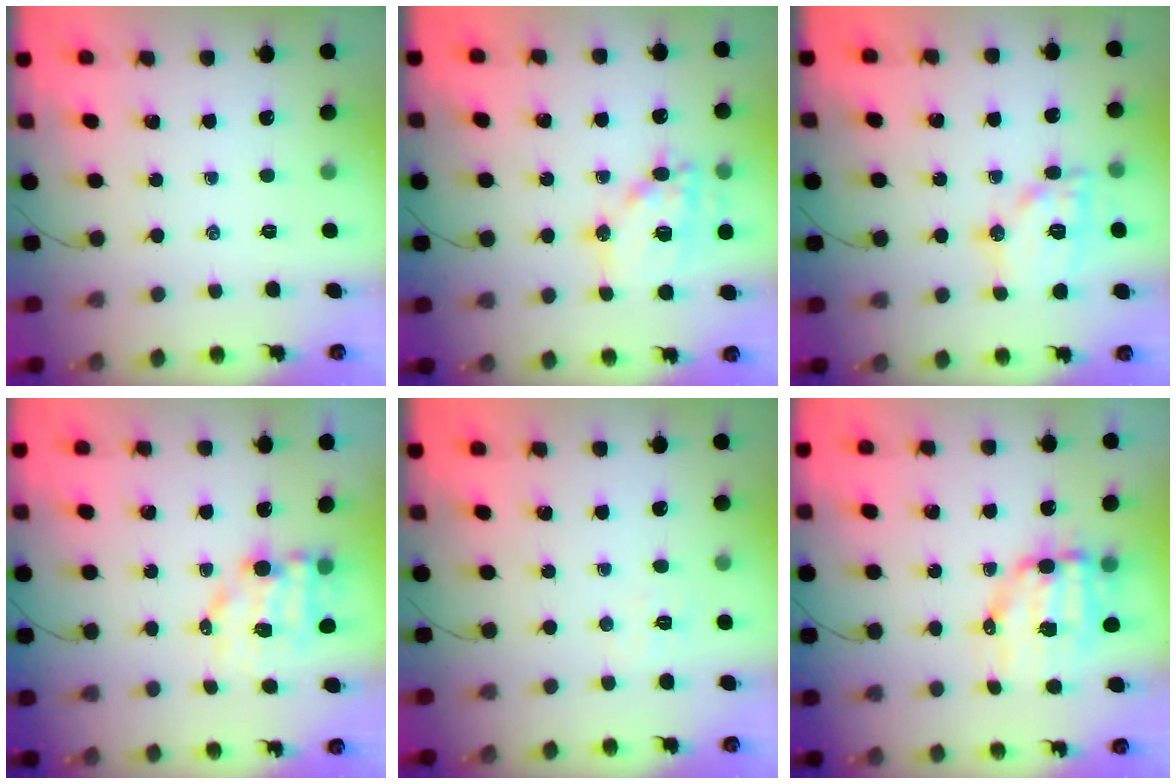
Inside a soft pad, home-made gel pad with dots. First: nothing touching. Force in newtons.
{"total": 15.1, "press": 15.0, "slide": 2.2}
{"total": 13.6, "press": 13.6, "slide": 1.0}
{"total": 7.7, "press": 7.6, "slide": 1.0}
{"total": 4.4, "press": 4.2, "slide": 1.1}
{"total": 10.0, "press": 9.7, "slide": 2.2}